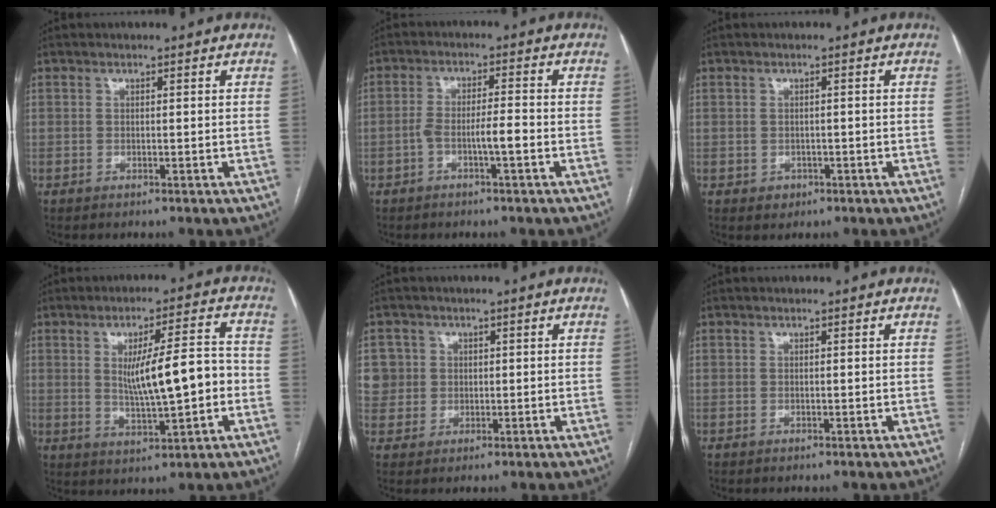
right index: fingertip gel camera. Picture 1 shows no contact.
{"total": 4.2, "force": [-1.7, 0.3, 3.8], "torque": [-0.072, 0.014, -0.029]}
{"total": 2.0, "force": [-0.7, 1.8, 0.4], "torque": [0.001, 0.005, -0.004]}
{"total": 10.2, "force": [-0.3, 1.7, 10.0], "torque": [-0.161, 0.011, 0.001]}
{"total": 5.1, "force": [1.1, 5.0, 0.1], "torque": [0.008, 0.015, 0.024]}
{"total": 0.0}